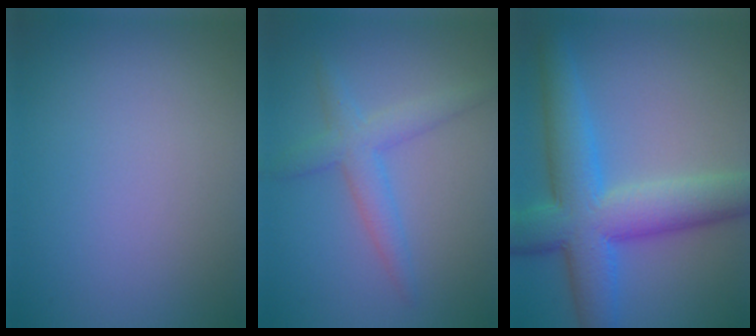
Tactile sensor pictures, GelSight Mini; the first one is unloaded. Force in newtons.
{"total": 3.2, "press": 3.2, "slide": 0.1}
{"total": 9.6, "press": 9.6, "slide": 0.2}